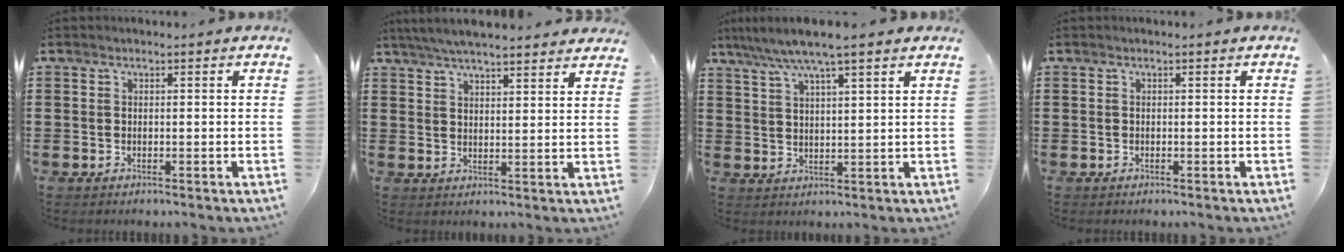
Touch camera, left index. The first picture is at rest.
{"total": 5.2, "force": [4.9, 0.1, 1.7], "torque": [-0.047, -0.012, 0.089]}
{"total": 5.6, "force": [4.4, -0.1, 3.4], "torque": [-0.079, -0.017, 0.076]}
{"total": 0.0}